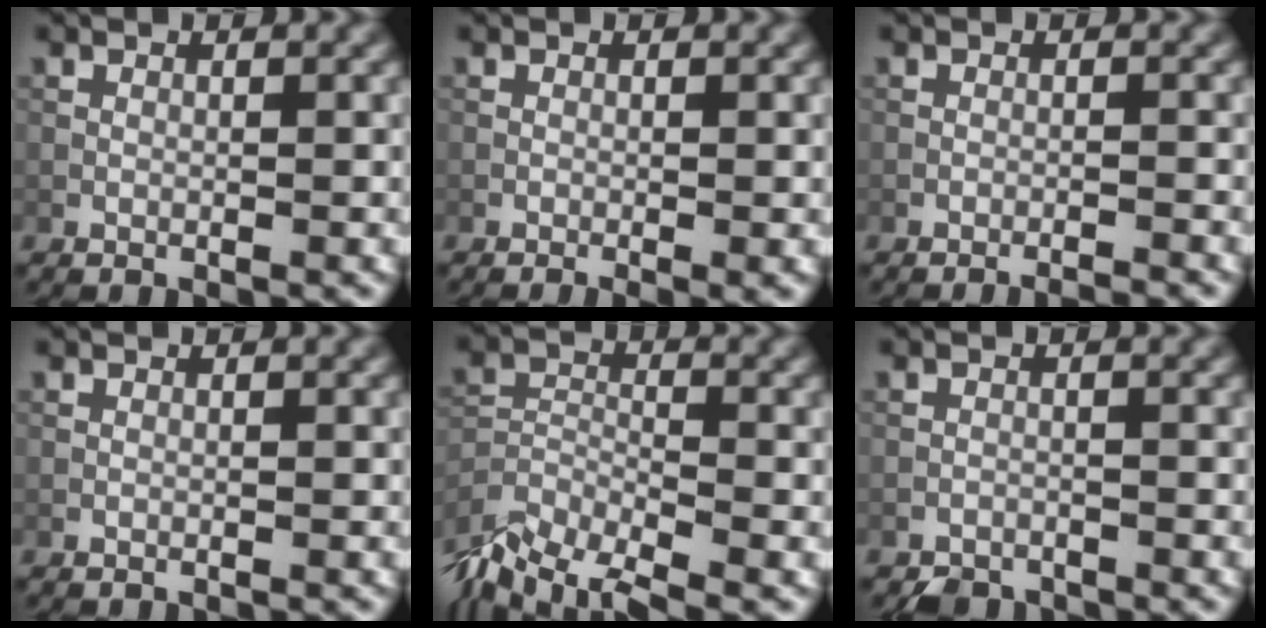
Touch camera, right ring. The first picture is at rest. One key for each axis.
{"total": 1.6, "fx": -0.6, "fy": 0.4, "fz": 1.4, "tx": -0.021, "ty": -0.004, "tz": -0.011}
{"total": 2.3, "fx": -2.0, "fy": 0.3, "fz": 1.0, "tx": -0.010, "ty": 0.003, "tz": -0.037}
{"total": 0.0}
{"total": 8.4, "fx": -6.4, "fy": 3.1, "fz": 4.3, "tx": -0.083, "ty": -0.012, "tz": -0.123}
{"total": 1.8, "fx": -1.8, "fy": 0.6, "fz": -0.1, "tx": 0.005, "ty": -0.002, "tz": -0.032}